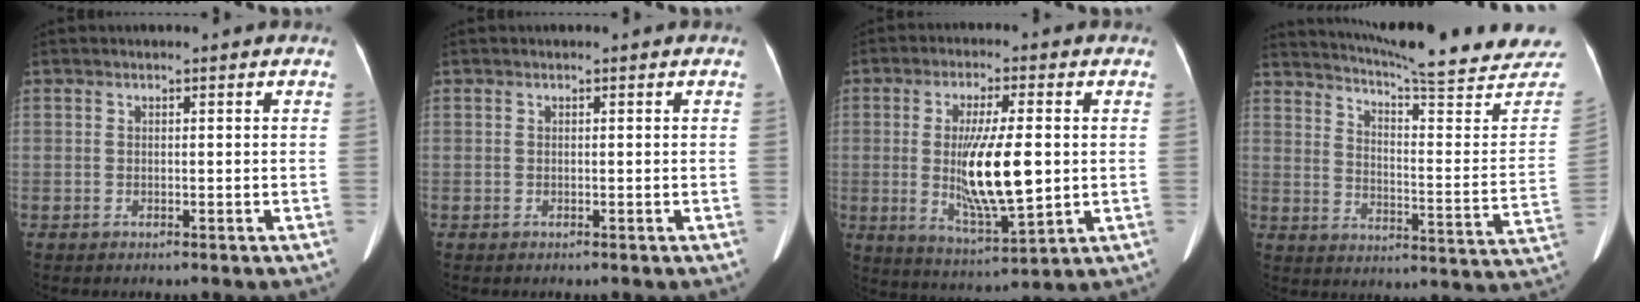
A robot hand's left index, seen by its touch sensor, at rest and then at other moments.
{"total": 0.0}
{"total": 12.3, "force": [-0.1, 2.3, 12.1], "torque": [-0.228, -0.017, 0.003]}
{"total": 25.6, "force": [23.8, 0.9, 9.4], "torque": [-0.143, -0.099, 0.296]}